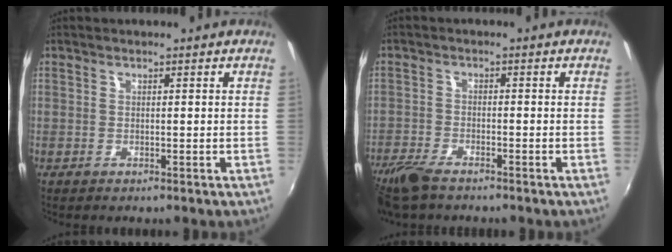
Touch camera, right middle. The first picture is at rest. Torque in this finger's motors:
{"motor_torque": [0.38, -0.38, 0.15, 0.09]}